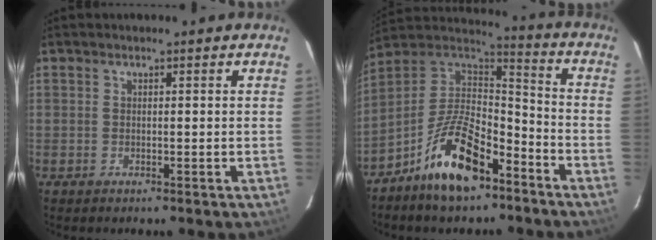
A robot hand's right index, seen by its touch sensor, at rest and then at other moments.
{"total": 16.5, "force": [-9.7, 7.3, 11.2], "torque": [-0.217, 0.012, -0.171]}